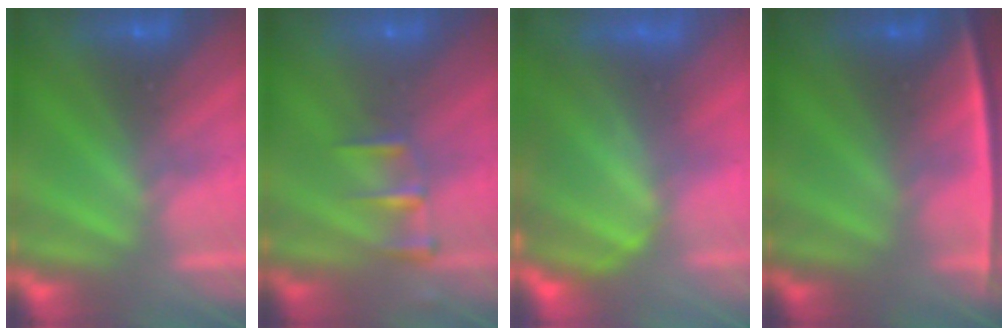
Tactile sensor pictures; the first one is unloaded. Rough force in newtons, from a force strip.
{"total": 2.4}
{"total": 6.7}
{"total": 2.4}